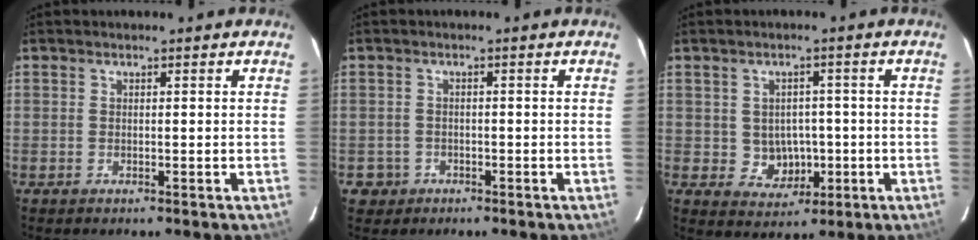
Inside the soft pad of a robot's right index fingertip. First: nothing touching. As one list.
[{"total": 3.0, "force": [-1.2, 2.8, 0.3], "torque": [-0.016, 0.011, -0.015]}, {"total": 5.6, "force": [-0.7, 5.2, 2.0], "torque": [-0.048, 0.012, 0.008]}]